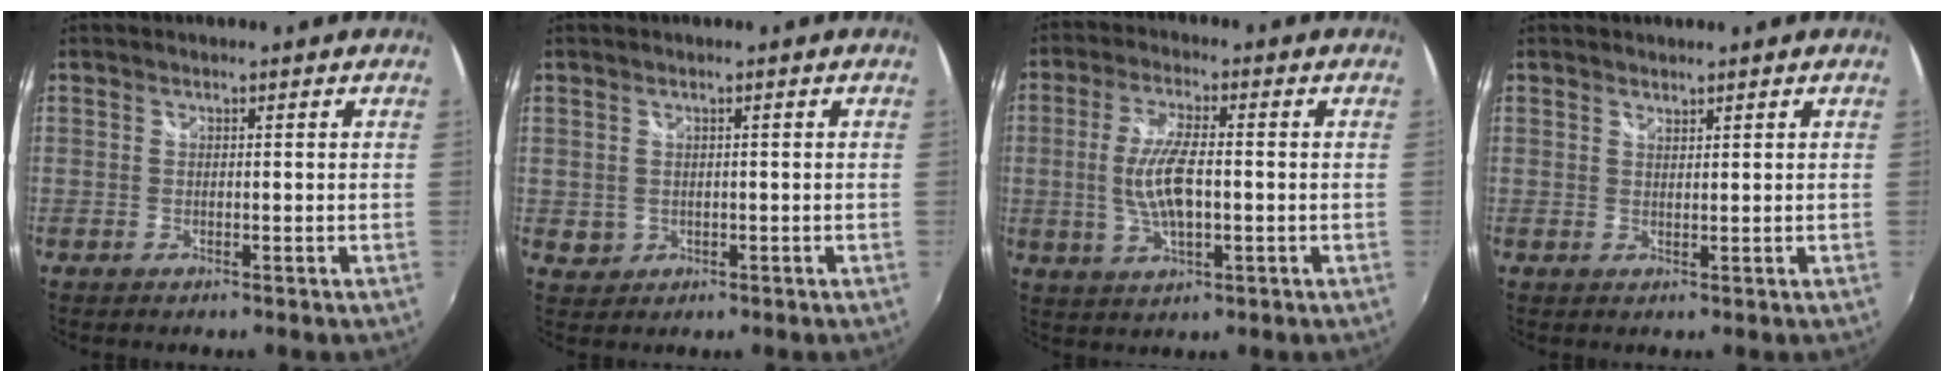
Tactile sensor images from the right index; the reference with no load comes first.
{"total": 2.2, "force": [0.1, 2.2, 0.4], "torque": [-0.002, 0.003, 0.008]}
{"total": 8.9, "force": [-0.8, 2.9, 8.4], "torque": [-0.166, -0.004, -0.013]}
{"total": 1.0, "force": [0.9, 0.3, 0.1], "torque": [-0.002, 0.001, 0.017]}